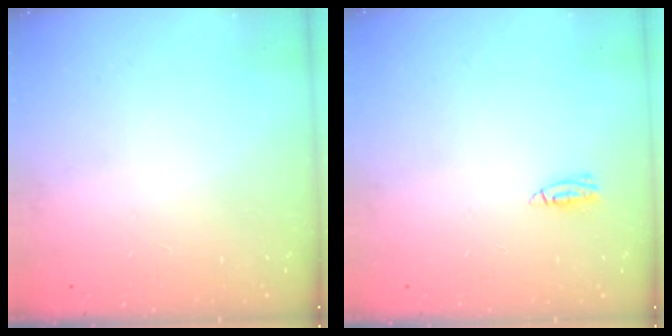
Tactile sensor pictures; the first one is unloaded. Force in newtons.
{"total": 7.0, "press": 3.8, "slide": 5.9}